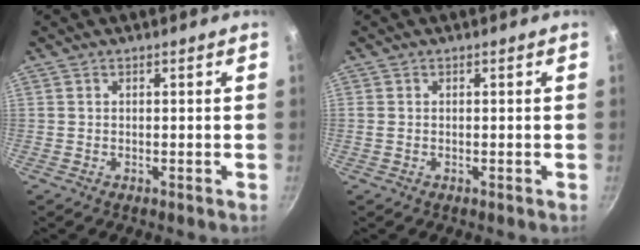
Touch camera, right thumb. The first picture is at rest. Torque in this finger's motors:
{"motor_torque": [0.16, -0.12, -0.33, -0.03, -0.09]}